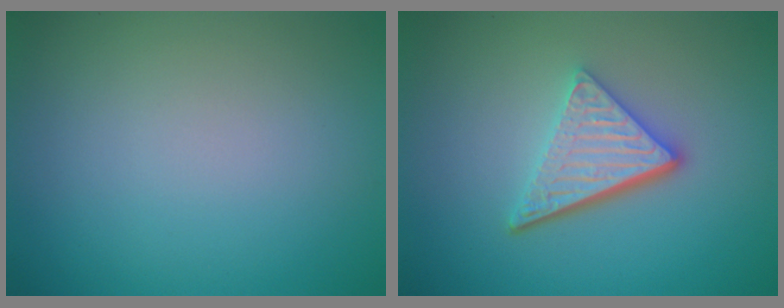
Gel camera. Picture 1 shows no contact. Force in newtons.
{"total": 4.8, "press": 3.4, "slide": 3.4}